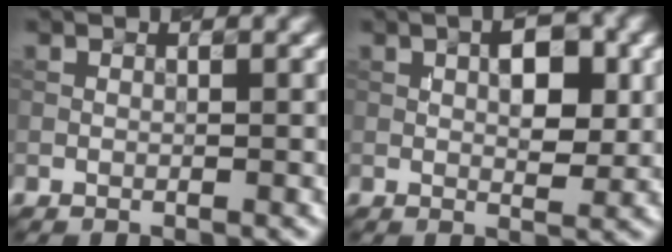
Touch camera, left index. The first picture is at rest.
{"total": 4.1, "force": [0.7, 1.9, 3.6], "torque": [-0.051, 0.000, 0.009]}